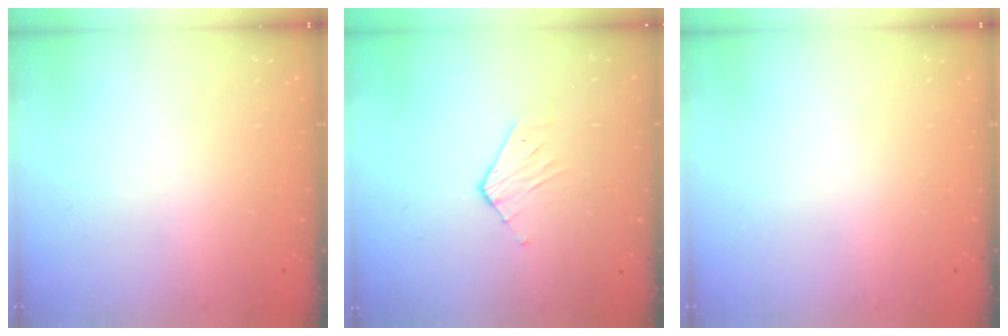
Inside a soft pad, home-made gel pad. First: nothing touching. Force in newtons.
{"total": 3.3, "press": 3.3, "slide": 0.3}
{"total": 0.0}